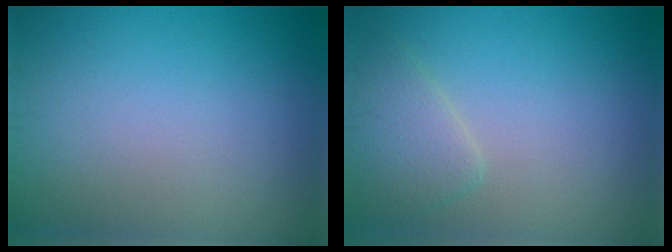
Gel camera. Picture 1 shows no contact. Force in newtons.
{"total": 2.5, "press": 2.5, "slide": 0.2}